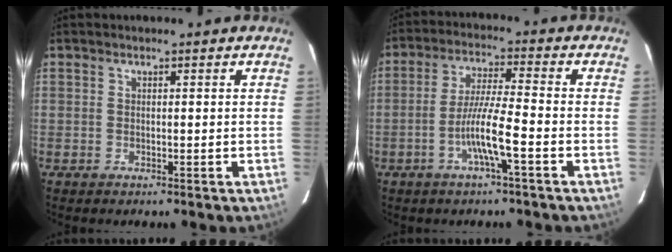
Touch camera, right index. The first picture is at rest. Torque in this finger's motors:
{"motor_torque": [1.29, -0.85, 0.85, 0.17]}